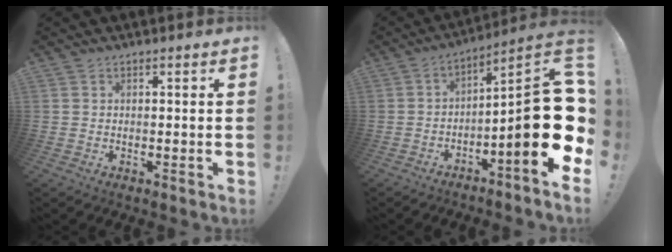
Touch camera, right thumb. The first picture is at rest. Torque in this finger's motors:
{"motor_torque": [2.39, 2.62, 1.45, -1.32, 0.08]}